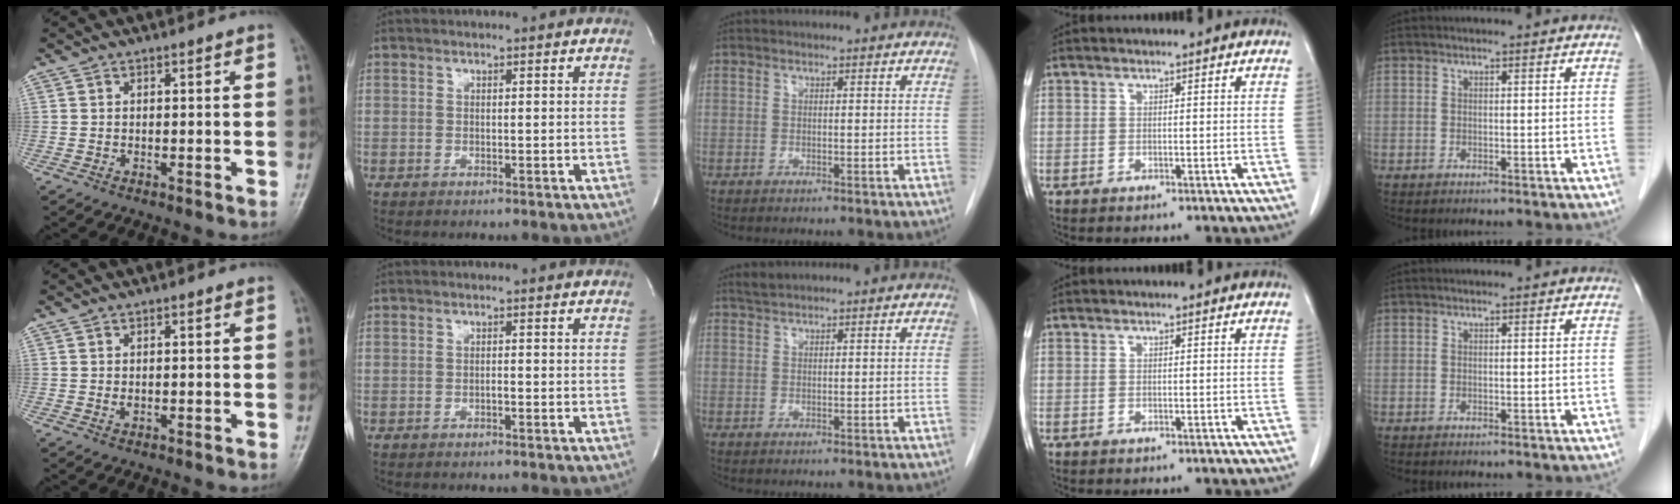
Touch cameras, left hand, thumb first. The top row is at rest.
{"thumb": {"total": 1.2, "force": [0.4, 0.7, 0.9], "torque": [-0.013, -0.001, 0.009]}, "index": {"total": 0.6, "force": [-0.4, 0.1, 0.4], "torque": [-0.007, -0.001, -0.009]}, "middle": {"total": 1.0, "force": [1.0, -0.1, 0.2], "torque": [-0.005, 0.006, 0.023]}}